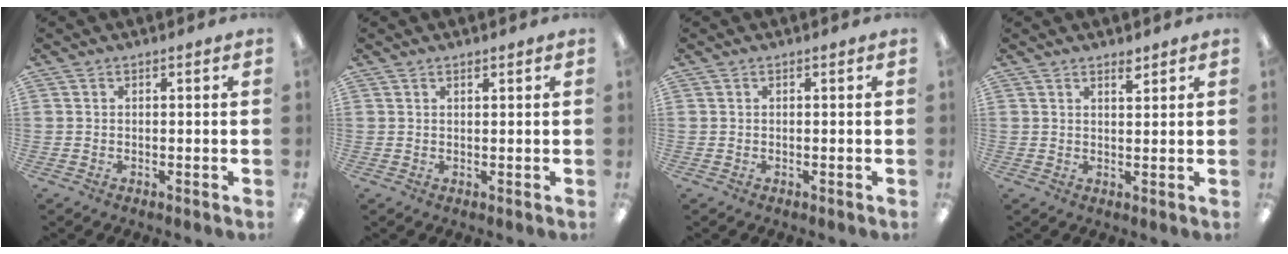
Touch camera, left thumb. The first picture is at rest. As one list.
[{"total": 0.8, "force": [0.7, 0.1, 0.2], "torque": [-0.006, 0.000, 0.013]}, {"total": 0.0}, {"total": 2.5, "force": [2.1, 0.6, 1.1], "torque": [-0.010, -0.009, 0.034]}]